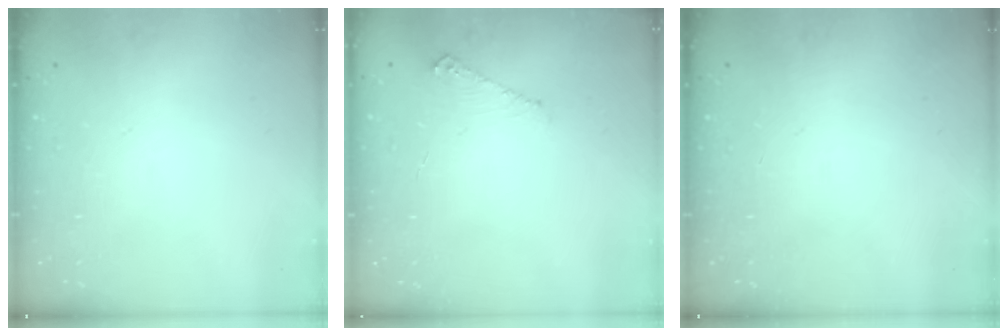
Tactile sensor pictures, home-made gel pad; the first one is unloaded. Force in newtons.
{"total": 4.7, "press": 4.7, "slide": 0.7}
{"total": 0.0}